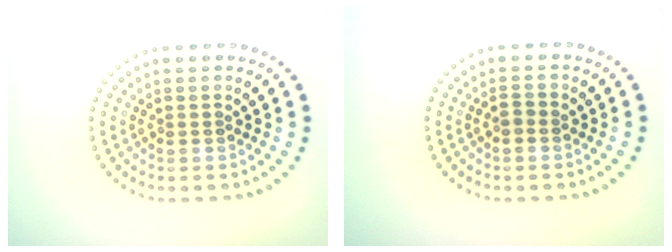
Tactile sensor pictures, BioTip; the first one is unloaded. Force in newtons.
{"total": 0.8, "press": 0.8, "slide": 0.3}